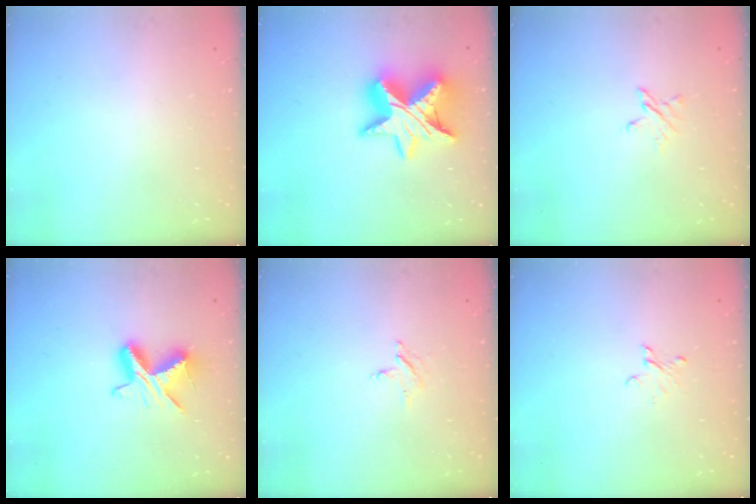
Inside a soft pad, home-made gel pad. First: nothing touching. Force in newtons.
{"total": 16.8, "press": 16.7, "slide": 1.7}
{"total": 3.0, "press": 3.0, "slide": 0.4}
{"total": 9.4, "press": 9.4, "slide": 0.3}
{"total": 2.3, "press": 2.2, "slide": 0.3}
{"total": 3.0, "press": 3.0, "slide": 0.3}